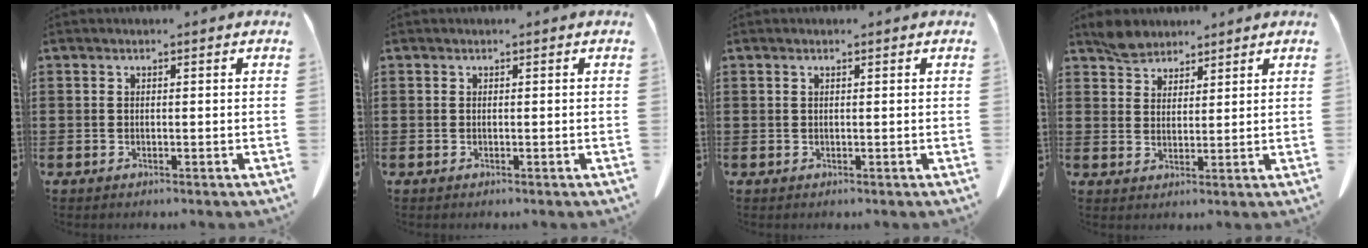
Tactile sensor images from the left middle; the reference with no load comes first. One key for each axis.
{"total": 0.0}
{"total": 0.5, "fx": 0.3, "fy": 0.1, "fz": 0.5, "tx": -0.010, "ty": 0.001, "tz": 0.005}
{"total": 3.7, "fx": 3.3, "fy": 1.7, "fz": 0.7, "tx": -0.025, "ty": 0.004, "tz": 0.065}